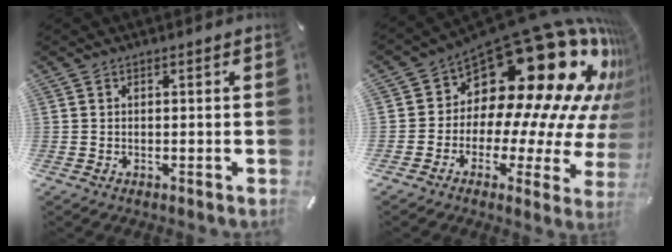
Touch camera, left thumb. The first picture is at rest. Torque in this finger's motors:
{"motor_torque": [1.97, 1.98, 2.01, -0.17, 0.14]}